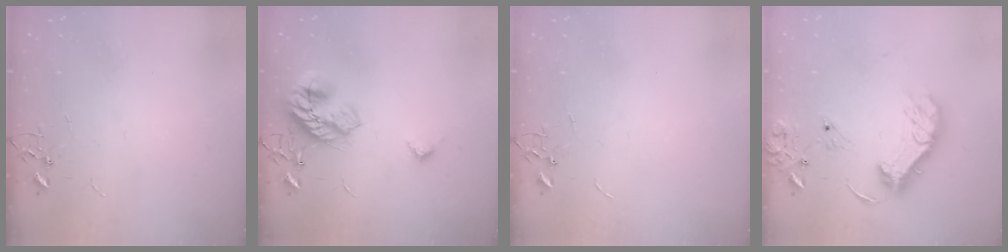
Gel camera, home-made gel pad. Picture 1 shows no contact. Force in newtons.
{"total": 18.3, "press": 18.3, "slide": 0.7}
{"total": 0.0}
{"total": 15.9, "press": 15.8, "slide": 1.5}